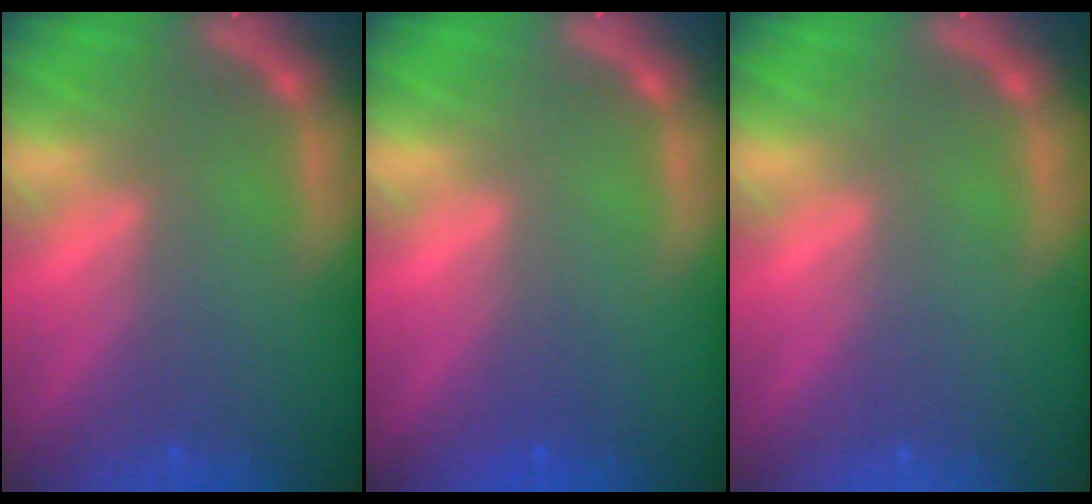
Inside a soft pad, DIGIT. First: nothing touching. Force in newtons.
{"total": 0.9}
{"total": 0.0}